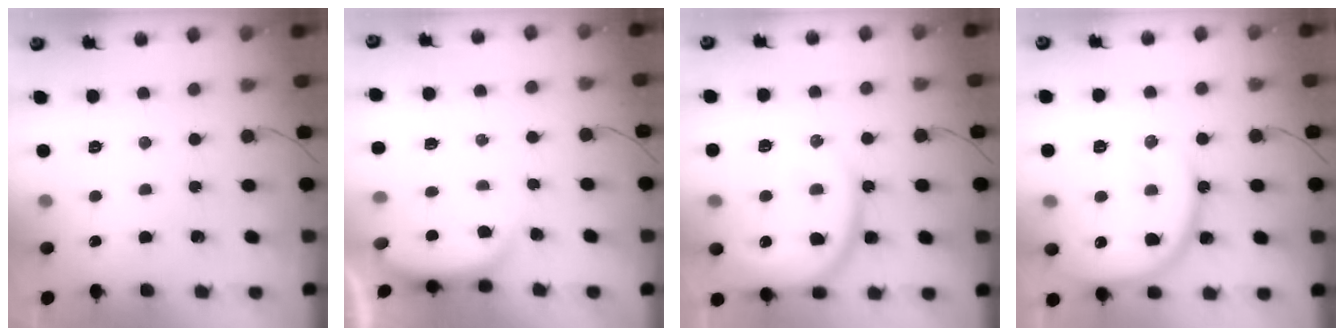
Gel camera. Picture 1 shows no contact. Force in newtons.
{"total": 2.8, "press": 2.7, "slide": 0.6}
{"total": 19.6, "press": 19.3, "slide": 3.5}
{"total": 18.2, "press": 18.1, "slide": 1.9}